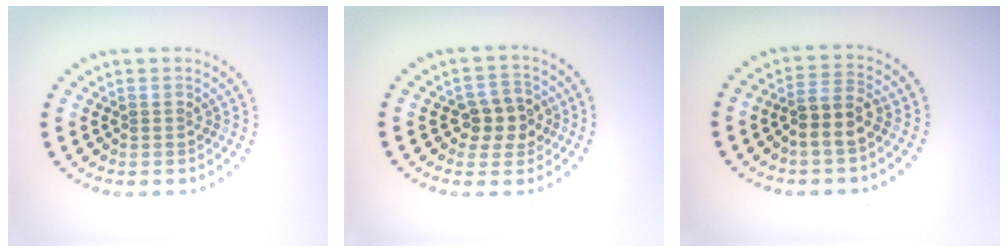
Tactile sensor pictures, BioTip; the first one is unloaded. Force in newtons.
{"total": 3.1, "press": 3.0, "slide": 0.8}
{"total": 3.0, "press": 2.7, "slide": 1.4}